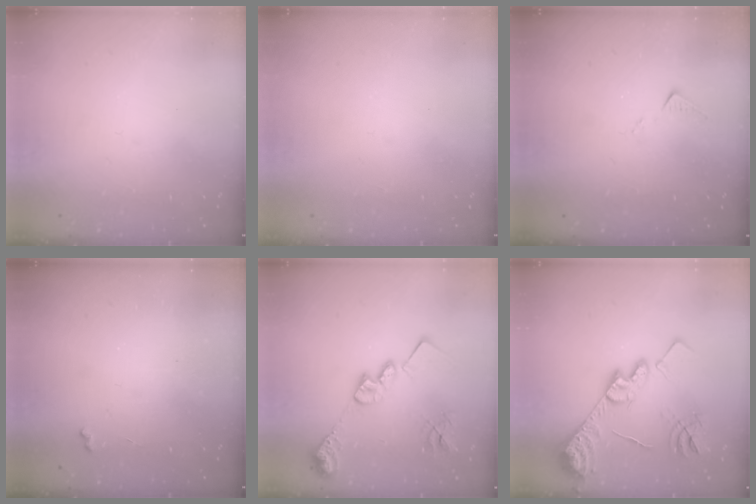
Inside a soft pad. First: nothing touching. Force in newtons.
{"total": 1.0, "press": 0.9, "slide": 0.3}
{"total": 6.6, "press": 6.6, "slide": 0.4}
{"total": 3.9, "press": 3.8, "slide": 0.5}
{"total": 18.0, "press": 18.0, "slide": 1.1}
{"total": 20.4, "press": 20.4, "slide": 1.3}